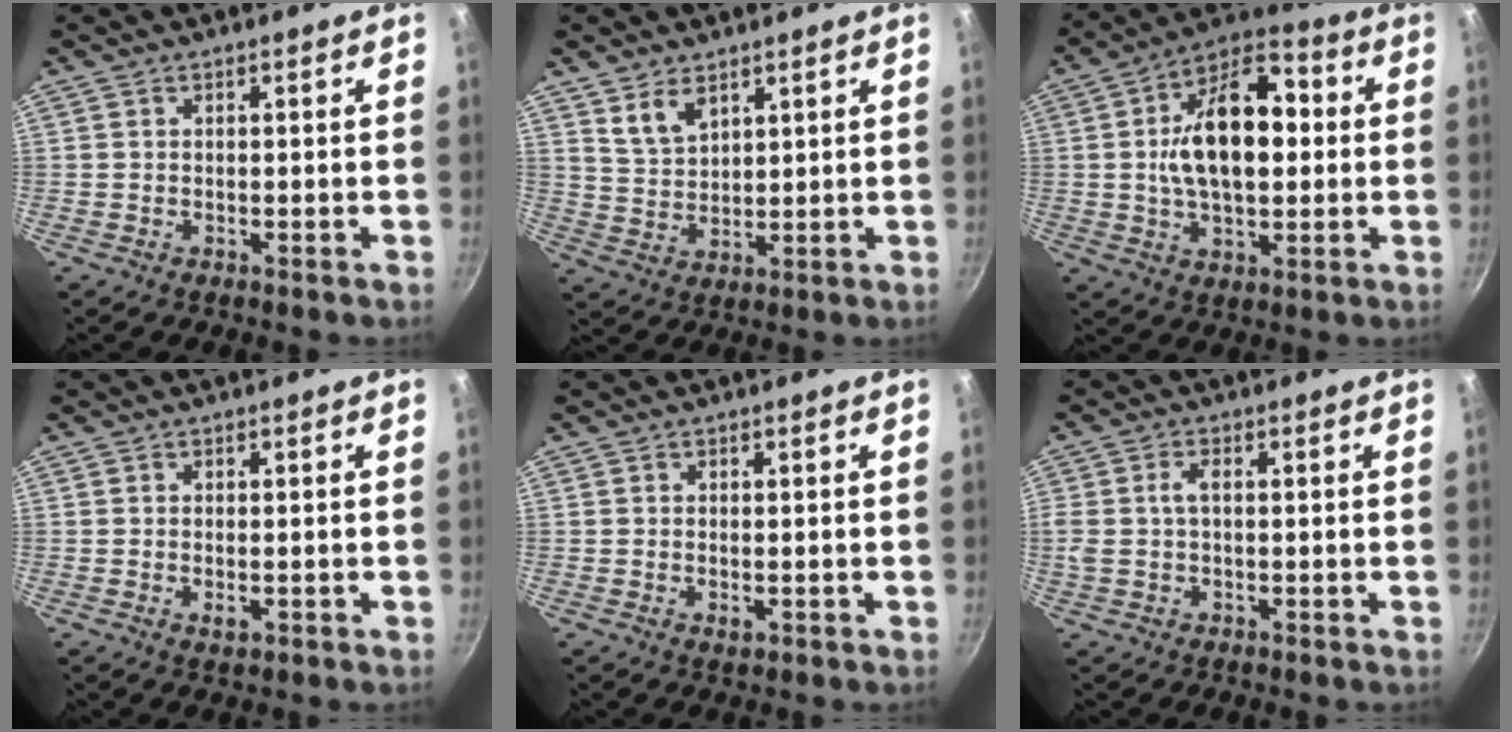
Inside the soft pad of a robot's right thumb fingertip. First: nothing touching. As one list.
[{"total": 5.4, "force": [3.5, 2.9, 2.8], "torque": [-0.038, -0.025, 0.076]}, {"total": 18.0, "force": [1.5, 10.0, 14.9], "torque": [-0.224, 0.024, 0.020]}, {"total": 1.6, "force": [-0.4, 0.8, 1.3], "torque": [-0.021, 0.000, -0.004]}, {"total": 1.2, "force": [-0.3, 0.7, 1.0], "torque": [-0.015, -0.002, -0.002]}, {"total": 3.7, "force": [0.3, 2.1, 3.0], "torque": [-0.078, 0.011, 0.006]}]